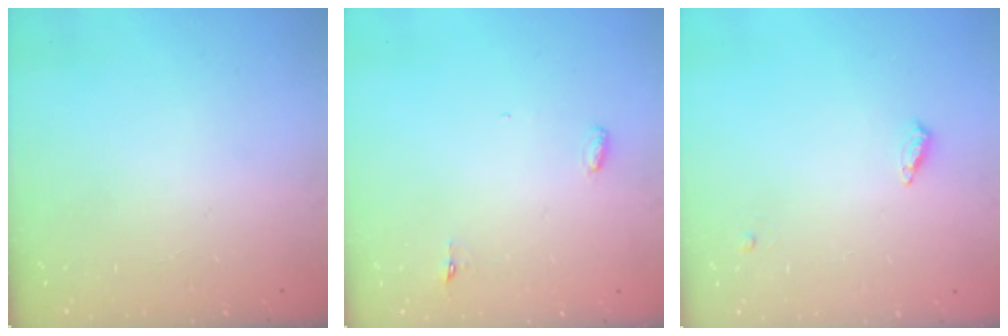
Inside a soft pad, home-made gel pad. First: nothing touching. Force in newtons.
{"total": 3.0, "press": 2.8, "slide": 0.9}
{"total": 4.2, "press": 4.2, "slide": 0.5}